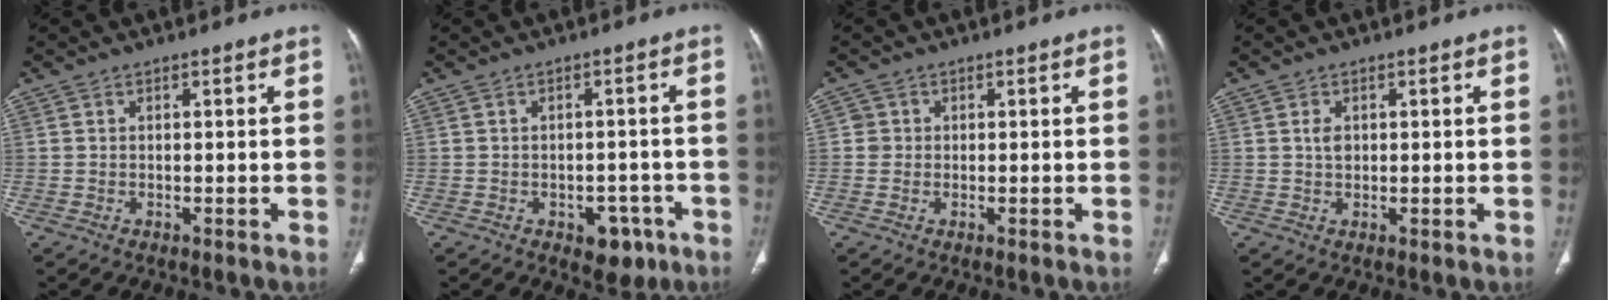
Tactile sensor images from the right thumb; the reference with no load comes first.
{"total": 5.7, "force": [-2.9, 3.8, 3.0], "torque": [-0.013, 0.019, -0.031]}
{"total": 1.6, "force": [0.1, 1.6, 0.1], "torque": [0.009, 0.005, -0.002]}
{"total": 1.9, "force": [0.4, 1.3, 1.3], "torque": [-0.019, -0.002, 0.007]}